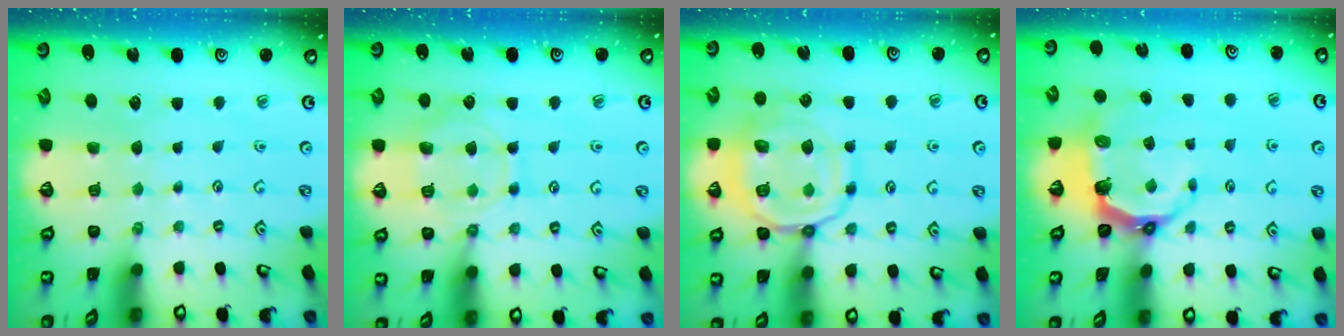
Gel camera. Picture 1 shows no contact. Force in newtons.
{"total": 10.5, "press": 10.5, "slide": 0.9}
{"total": 15.4, "press": 15.3, "slide": 1.5}
{"total": 6.5, "press": 5.0, "slide": 4.1}